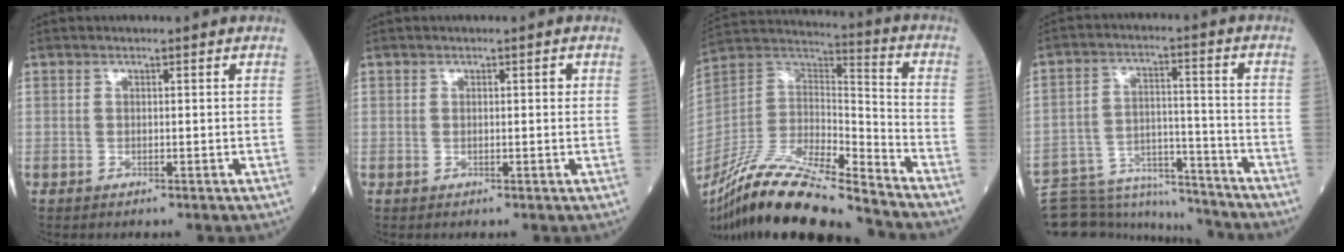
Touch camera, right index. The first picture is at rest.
{"total": 0.5, "force": [0.2, 0.2, 0.4], "torque": [-0.004, 0.001, 0.003]}
{"total": 21.3, "force": [-18.2, 1.8, 10.8], "torque": [-0.239, -0.004, -0.339]}
{"total": 15.1, "force": [-14.4, 3.6, 2.7], "torque": [-0.043, 0.034, -0.221]}